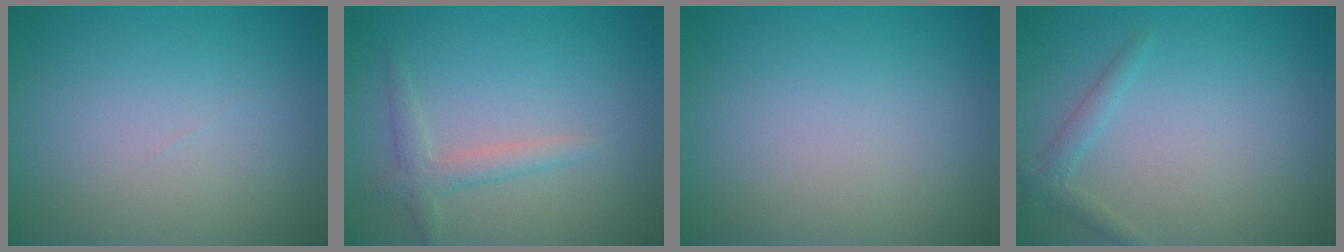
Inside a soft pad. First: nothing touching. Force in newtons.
{"total": 2.0, "press": 2.0, "slide": 0.2}
{"total": 0.0}
{"total": 1.4, "press": 1.4, "slide": 0.0}